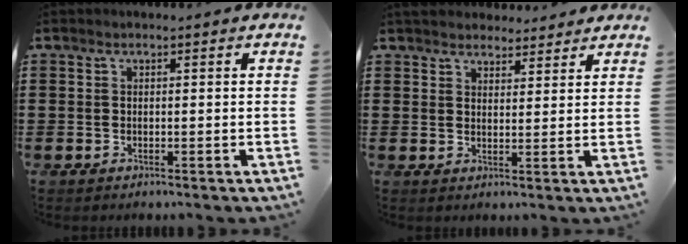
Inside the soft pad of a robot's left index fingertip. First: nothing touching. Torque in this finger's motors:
{"motor_torque": [2.14, 0.00, 0.16, -0.02]}